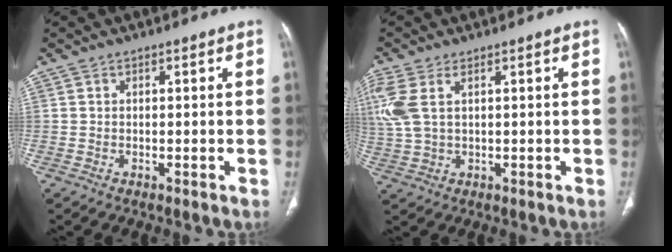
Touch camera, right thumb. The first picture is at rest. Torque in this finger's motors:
{"motor_torque": [0.16, 0.15, 0.80, 0.67, 0.28]}